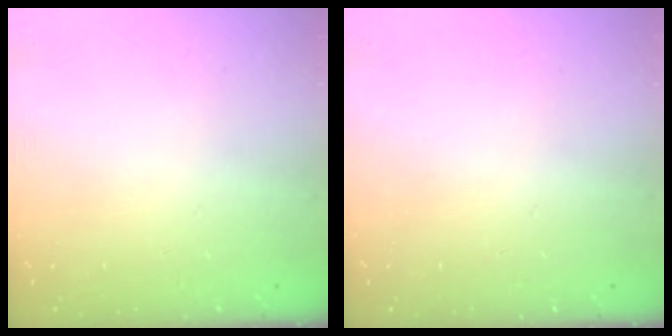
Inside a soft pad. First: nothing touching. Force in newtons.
{"total": 0.0}